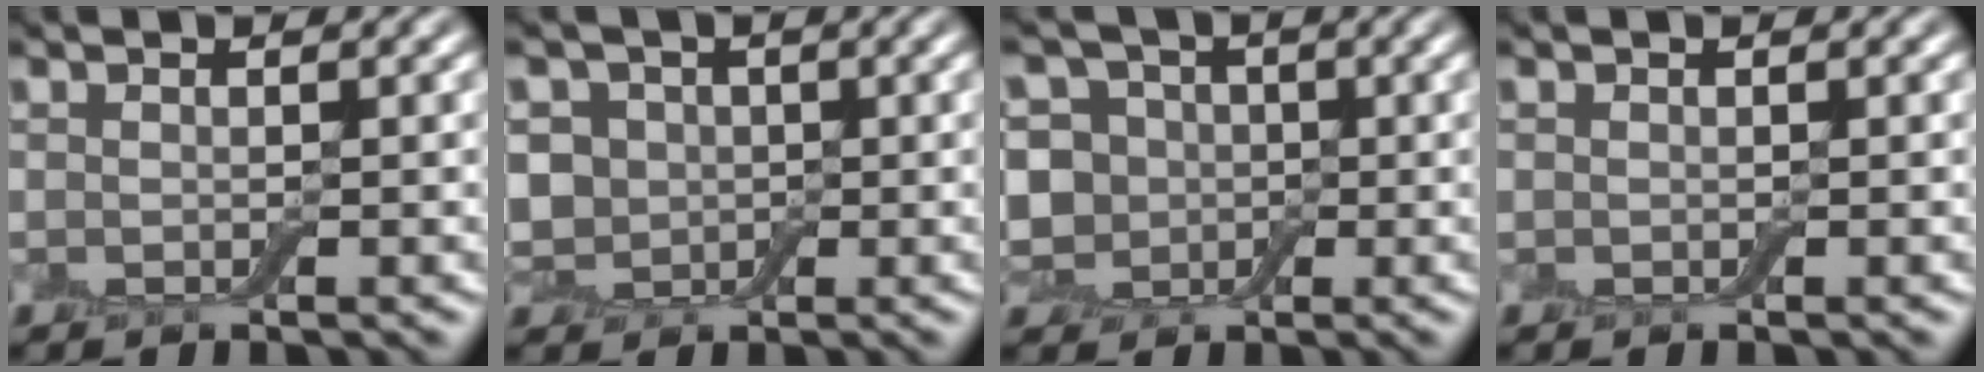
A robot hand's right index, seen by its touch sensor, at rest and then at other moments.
{"total": 4.7, "force": [0.1, 4.2, 2.2], "torque": [-0.038, 0.007, -0.013]}
{"total": 7.9, "force": [-0.3, 7.1, 3.4], "torque": [-0.074, 0.027, -0.044]}
{"total": 0.0}